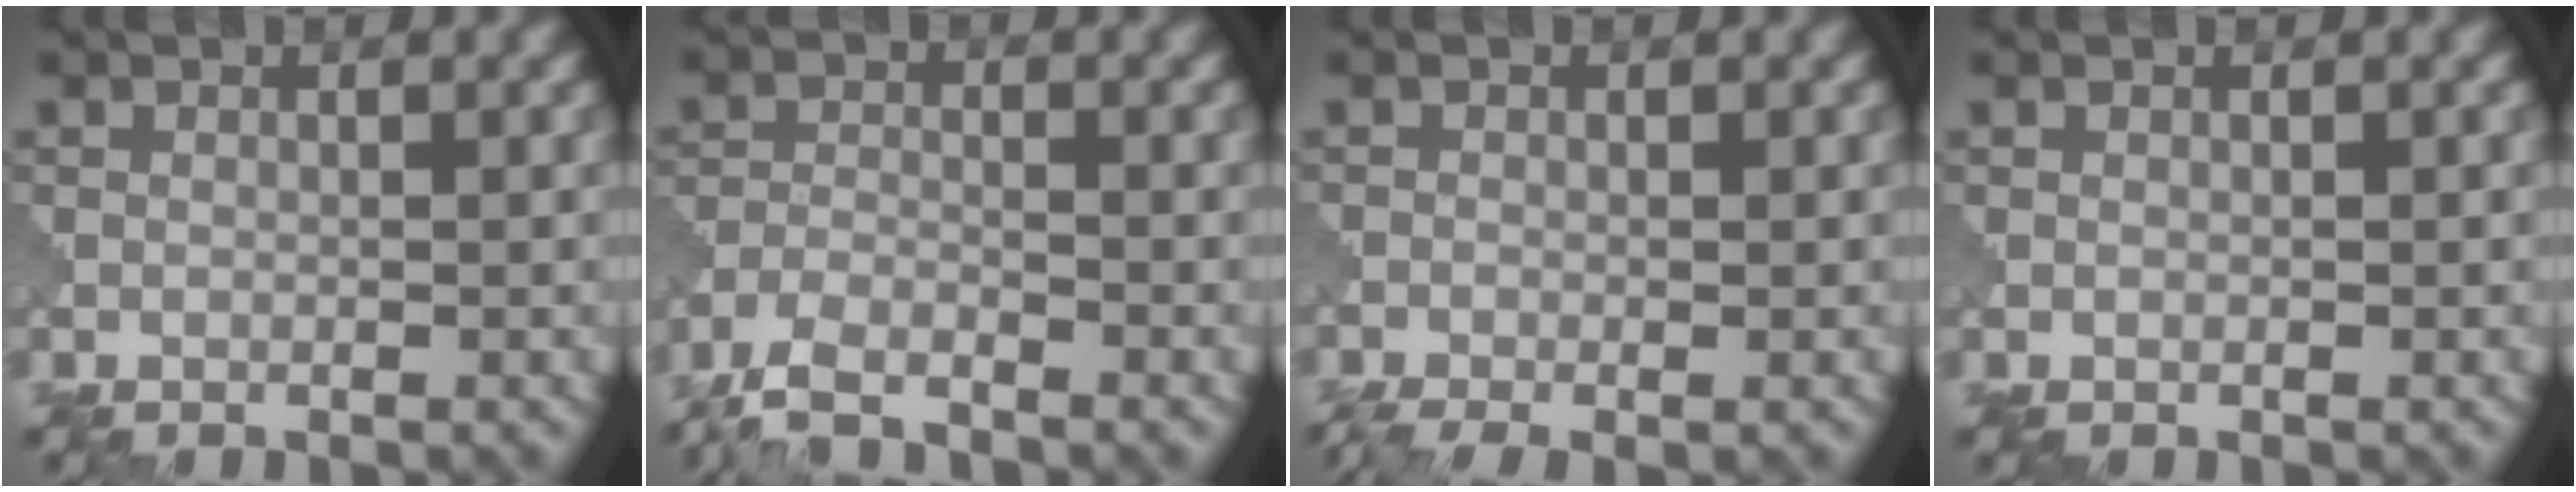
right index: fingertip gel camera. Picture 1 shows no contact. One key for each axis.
{"total": 4.4, "fx": -3.9, "fy": 0.9, "fz": 2.0, "tx": -0.043, "ty": -0.007, "tz": -0.085}
{"total": 3.2, "fx": -2.3, "fy": 0.7, "fz": 2.1, "tx": -0.037, "ty": -0.009, "tz": -0.047}
{"total": 0.0}